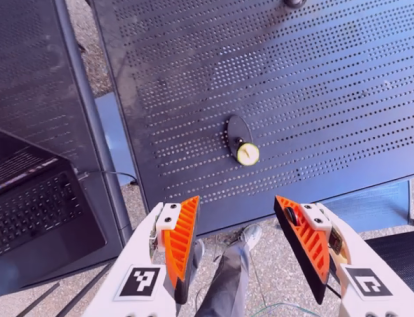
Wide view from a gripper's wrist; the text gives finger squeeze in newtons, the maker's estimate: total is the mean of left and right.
{"total": 0.0}